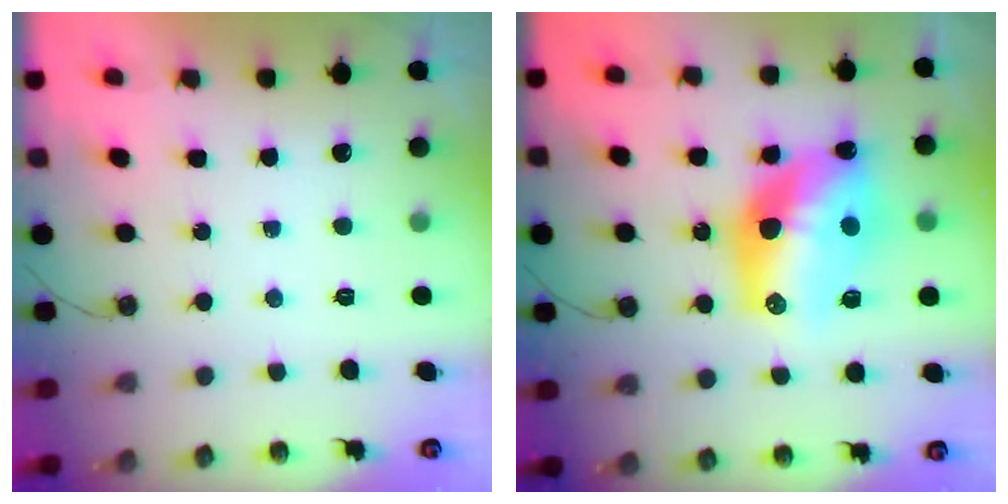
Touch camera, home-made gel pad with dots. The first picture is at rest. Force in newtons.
{"total": 17.4, "press": 16.9, "slide": 4.1}